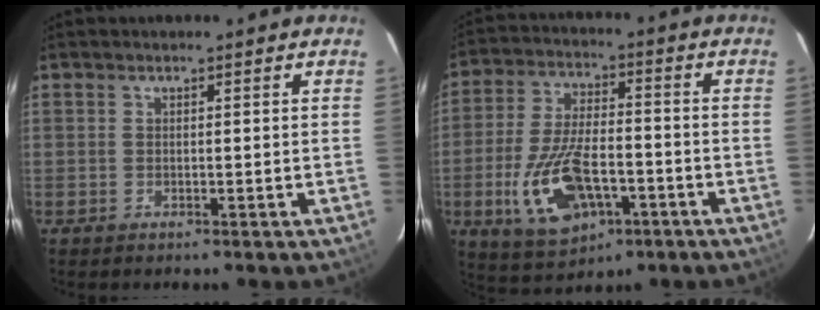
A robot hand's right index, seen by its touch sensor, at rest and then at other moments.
{"total": 15.2, "force": [-5.6, 7.1, 12.3], "torque": [-0.263, -0.011, -0.088]}